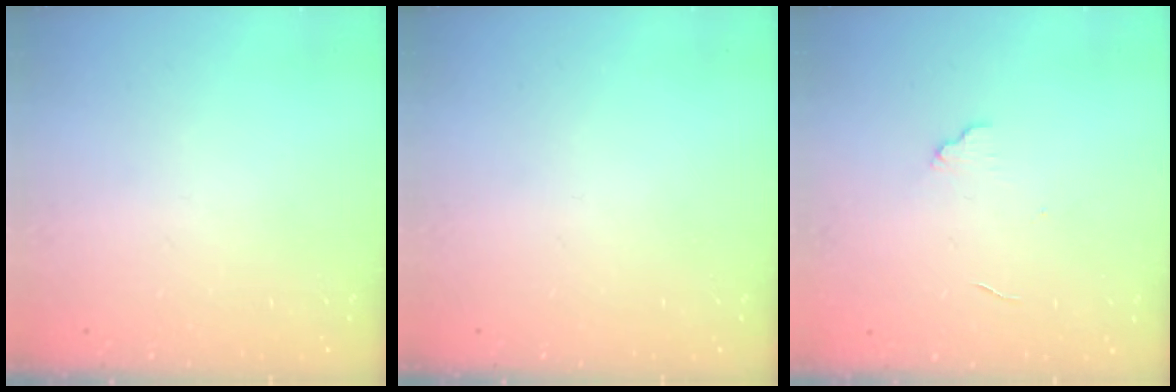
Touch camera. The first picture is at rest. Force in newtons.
{"total": 0.0}
{"total": 5.4, "press": 5.4, "slide": 0.5}